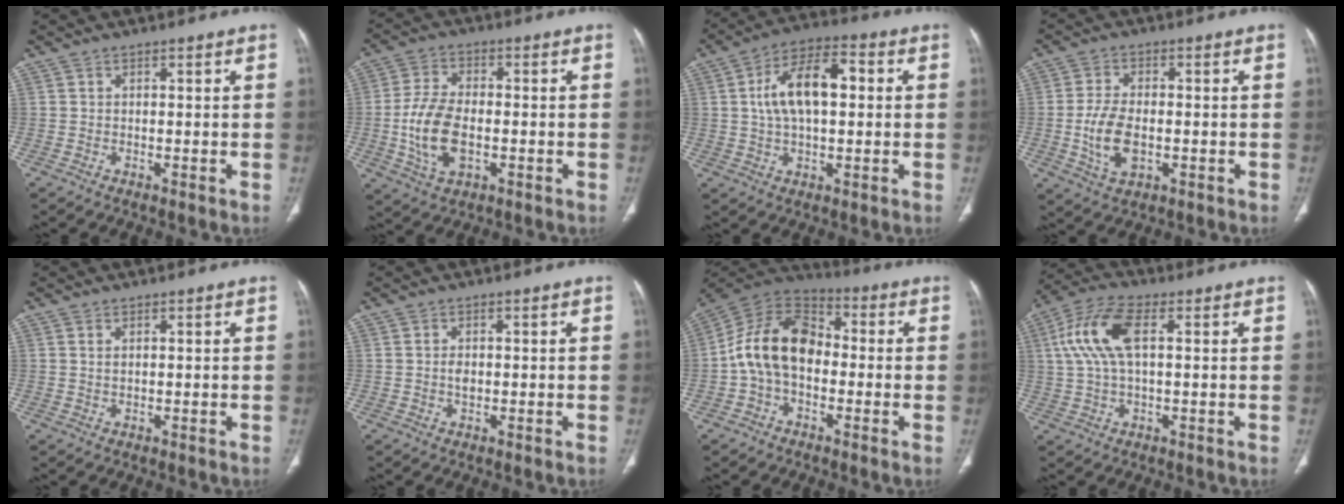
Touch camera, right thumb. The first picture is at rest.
{"total": 11.2, "force": [-1.9, 6.4, 9.0], "torque": [-0.180, 0.007, -0.033]}
{"total": 12.9, "force": [1.7, 6.6, 10.9], "torque": [-0.193, 0.024, 0.025]}
{"total": 8.5, "force": [-1.4, 4.8, 6.8], "torque": [-0.135, 0.001, -0.021]}
{"total": 1.1, "force": [0.6, 0.4, 0.8], "torque": [-0.017, -0.001, 0.015]}
{"total": 1.6, "force": [0.1, 1.0, 1.2], "torque": [-0.021, -0.001, 0.002]}
{"total": 14.3, "force": [-1.5, 9.8, 10.4], "torque": [-0.176, 0.040, -0.039]}
{"total": 11.1, "force": [2.5, 5.0, 9.5], "torque": [-0.215, 0.026, 0.046]}